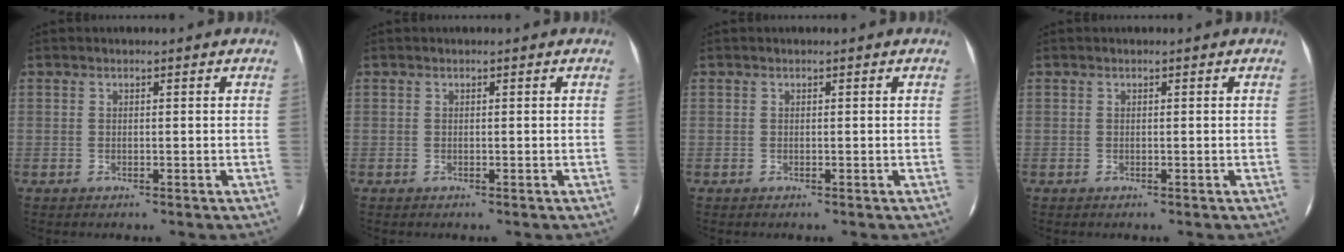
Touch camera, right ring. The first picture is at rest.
{"total": 0.0}
{"total": 0.0}
{"total": 0.0}